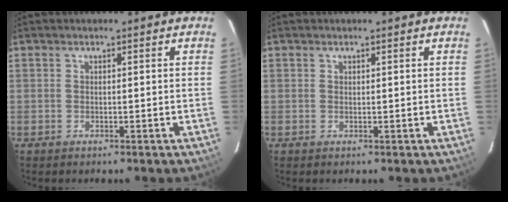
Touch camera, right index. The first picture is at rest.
{"total": 0.0}